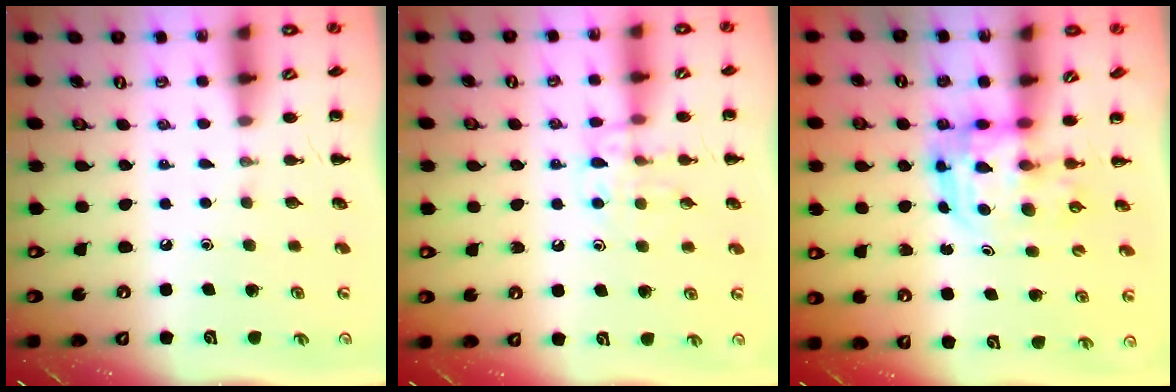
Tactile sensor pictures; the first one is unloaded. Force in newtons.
{"total": 9.8, "press": 9.8, "slide": 1.2}
{"total": 4.6, "press": 4.5, "slide": 1.0}